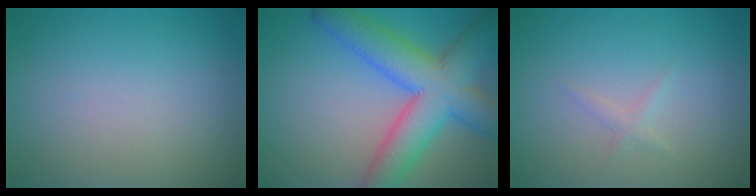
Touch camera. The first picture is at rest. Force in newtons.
{"total": 9.2, "press": 9.2, "slide": 0.3}
{"total": 0.8, "press": 0.8, "slide": 0.0}